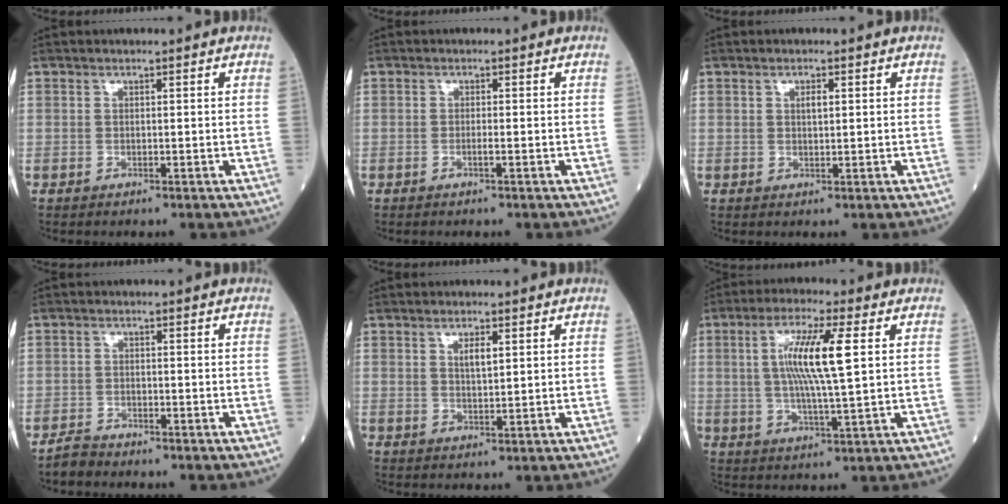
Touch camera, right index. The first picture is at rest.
{"total": 0.8, "force": [-0.3, -0.1, 0.7], "torque": [-0.014, 0.001, -0.005]}
{"total": 1.3, "force": [0.4, 0.4, 1.1], "torque": [-0.016, 0.001, 0.006]}
{"total": 2.1, "force": [-2.0, 0.5, 0.0], "torque": [0.000, -0.003, -0.038]}
{"total": 2.3, "force": [1.0, 0.6, 2.0], "torque": [-0.033, -0.002, 0.017]}
{"total": 10.1, "force": [2.0, 0.5, 9.9], "torque": [-0.193, 0.003, 0.034]}